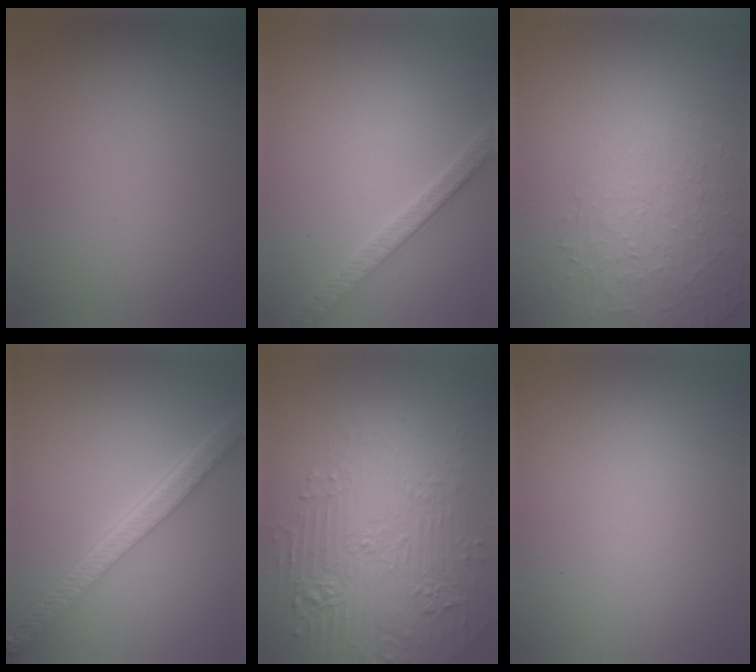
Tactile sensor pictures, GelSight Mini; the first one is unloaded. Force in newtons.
{"total": 2.7, "press": 2.7, "slide": 0.3}
{"total": 1.6, "press": 1.0, "slide": 1.2}
{"total": 5.2, "press": 4.1, "slide": 3.3}
{"total": 7.6, "press": 5.6, "slide": 5.2}
{"total": 0.0}